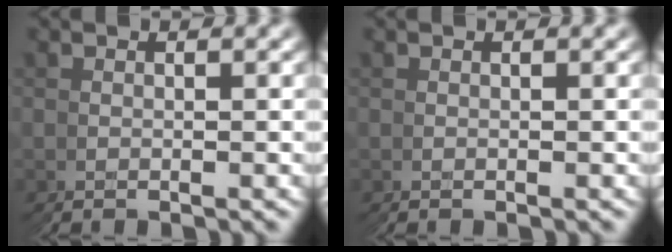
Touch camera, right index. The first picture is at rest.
{"total": 0.0}